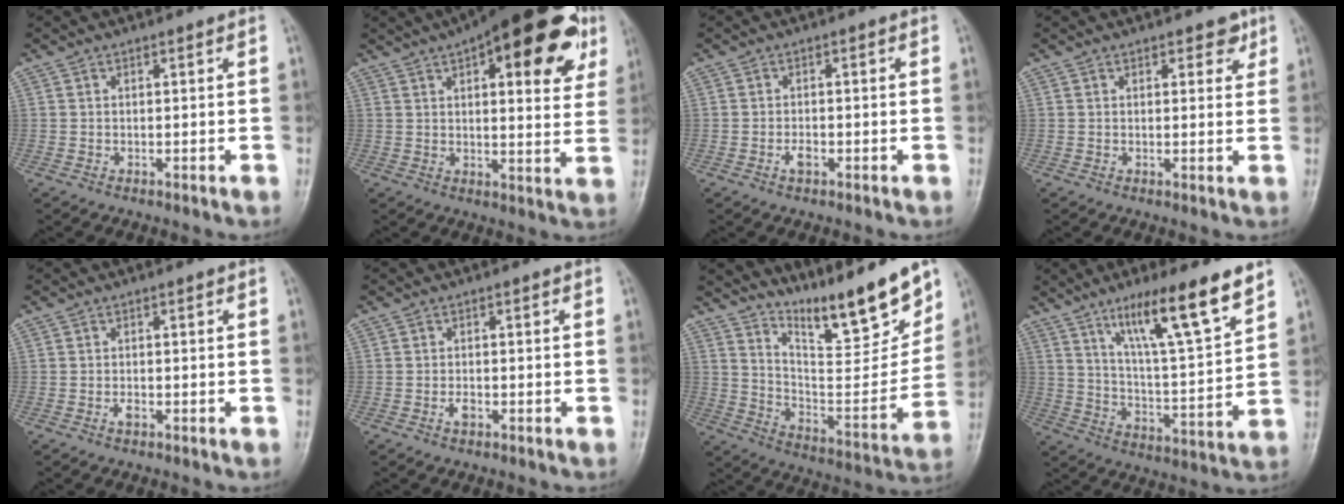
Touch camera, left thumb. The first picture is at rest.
{"total": 23.0, "force": [10.6, 8.8, 18.5], "torque": [-0.221, -0.002, 0.139]}
{"total": 1.9, "force": [-0.9, 1.0, 1.4], "torque": [-0.024, 0.003, -0.018]}
{"total": 2.8, "force": [1.7, 1.6, 1.6], "torque": [-0.002, -0.006, 0.018]}
{"total": 1.3, "force": [-0.6, 0.7, 0.9], "torque": [-0.016, 0.001, -0.013]}
{"total": 1.7, "force": [-0.8, 0.9, 1.2], "torque": [-0.021, 0.003, -0.017]}
{"total": 18.1, "force": [14.3, 3.3, 10.6], "torque": [-0.125, -0.100, 0.245]}
{"total": 16.4, "force": [10.6, 2.4, 12.3], "torque": [-0.191, -0.054, 0.184]}